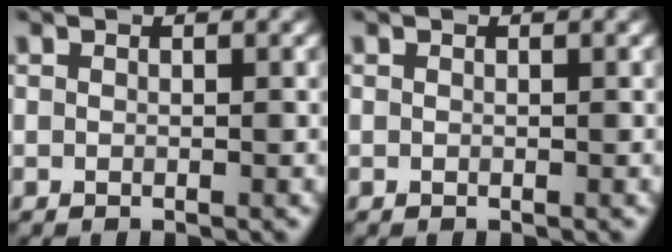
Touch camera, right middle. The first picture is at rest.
{"total": 0.0}